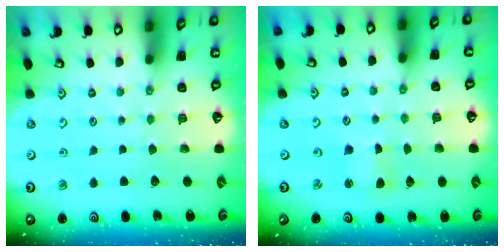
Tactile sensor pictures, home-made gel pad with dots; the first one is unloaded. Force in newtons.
{"total": 1.6, "press": 1.6, "slide": 0.4}